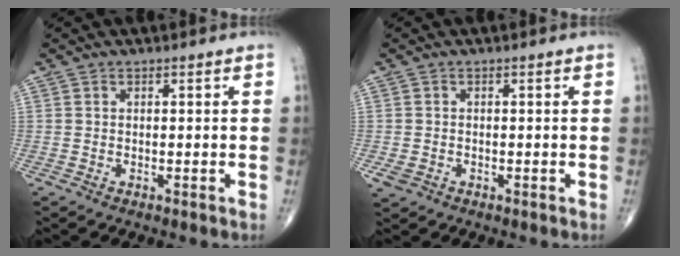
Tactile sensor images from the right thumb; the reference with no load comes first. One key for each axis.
{"total": 2.3, "fx": -0.9, "fy": 1.8, "fz": 1.1, "tx": -0.020, "ty": 0.003, "tz": -0.010}